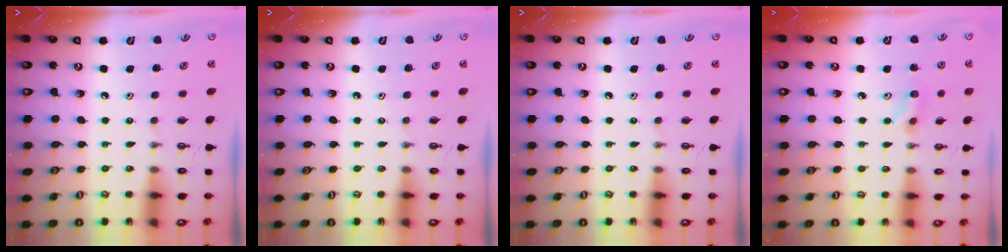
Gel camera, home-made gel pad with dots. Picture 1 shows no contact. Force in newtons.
{"total": 0.0}
{"total": 0.0}
{"total": 4.6, "press": 4.5, "slide": 0.8}